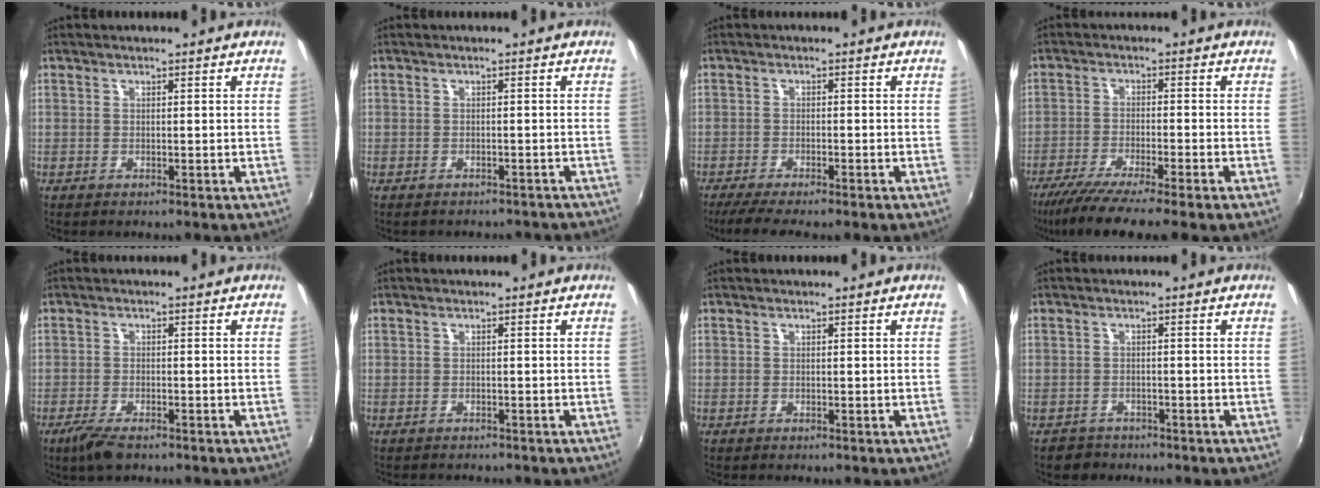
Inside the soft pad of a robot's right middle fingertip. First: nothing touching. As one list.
[{"total": 6.3, "force": [-5.7, 1.8, 1.9], "torque": [-0.038, -0.010, -0.067]}, {"total": 6.2, "force": [-5.2, 0.1, 3.5], "torque": [-0.079, -0.018, -0.085]}, {"total": 10.1, "force": [-8.0, -0.6, 6.1], "torque": [-0.127, -0.035, -0.135]}, {"total": 4.8, "force": [-3.4, 1.5, 3.0], "torque": [-0.077, -0.013, -0.064]}, {"total": 1.5, "force": [-1.4, 0.5, 0.2], "torque": [-0.009, -0.008, -0.020]}, {"total": 0.0}, {"total": 2.5, "force": [-2.0, 1.4, -0.3], "torque": [-0.005, 0.005, -0.037]}]